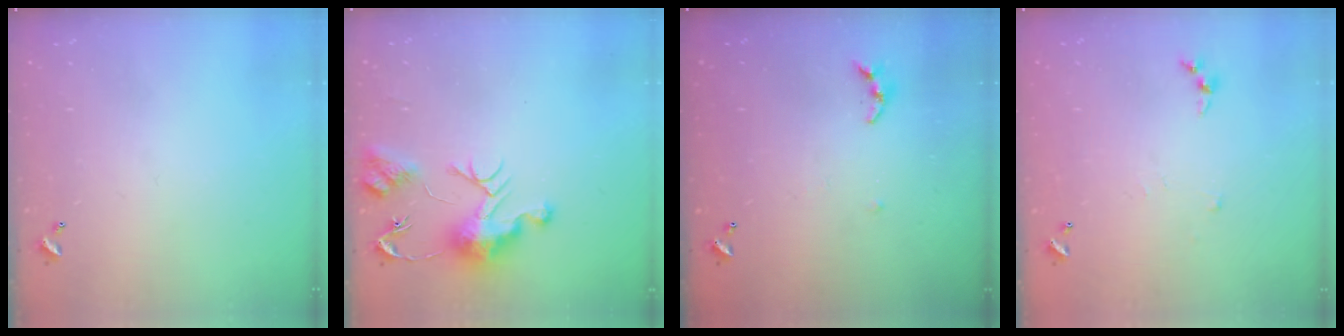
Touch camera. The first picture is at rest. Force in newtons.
{"total": 9.4, "press": 9.4, "slide": 0.7}
{"total": 4.3, "press": 4.3, "slide": 0.4}
{"total": 3.7, "press": 3.7, "slide": 0.5}